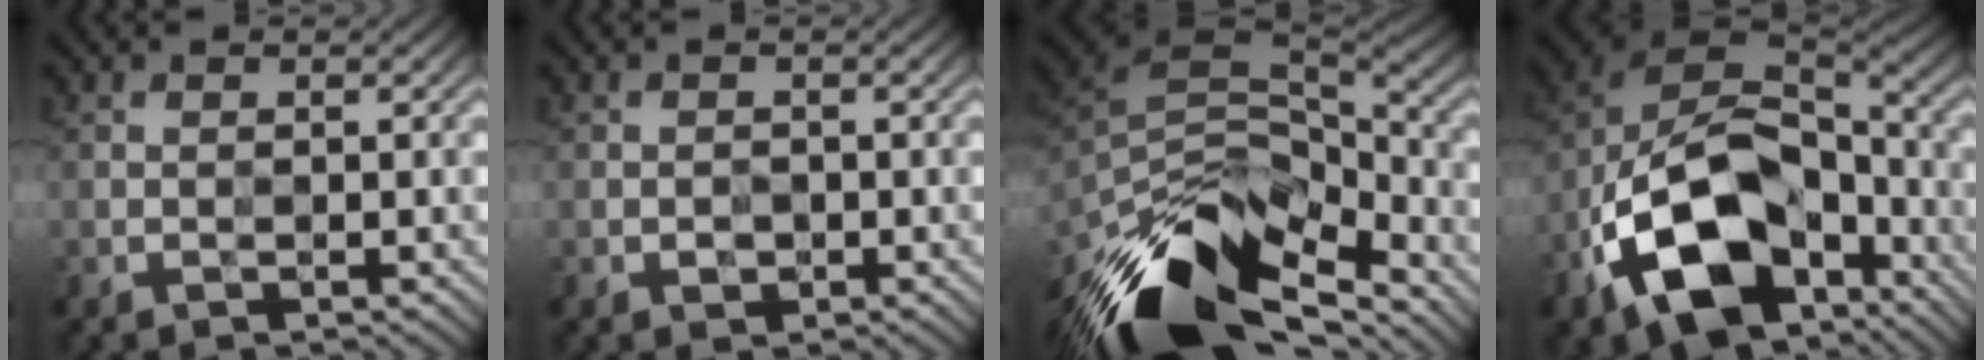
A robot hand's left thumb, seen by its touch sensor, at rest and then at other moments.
{"total": 0.9, "force": [-0.5, 0.8, 0.1], "torque": [0.001, 0.001, -0.009]}
{"total": 15.3, "force": [-11.2, 6.5, 8.1], "torque": [-0.198, -0.021, -0.191]}
{"total": 15.1, "force": [-7.5, 9.2, 9.3], "torque": [-0.187, -0.027, -0.149]}